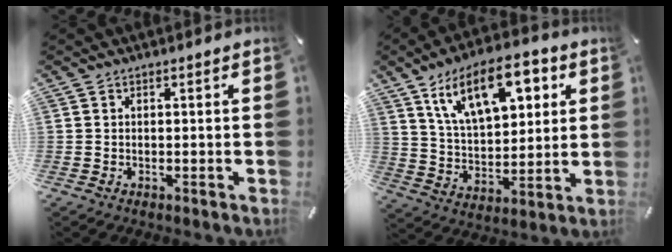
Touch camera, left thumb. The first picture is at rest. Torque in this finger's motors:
{"motor_torque": [2.50, 2.51, 1.40, -1.37, 0.22]}